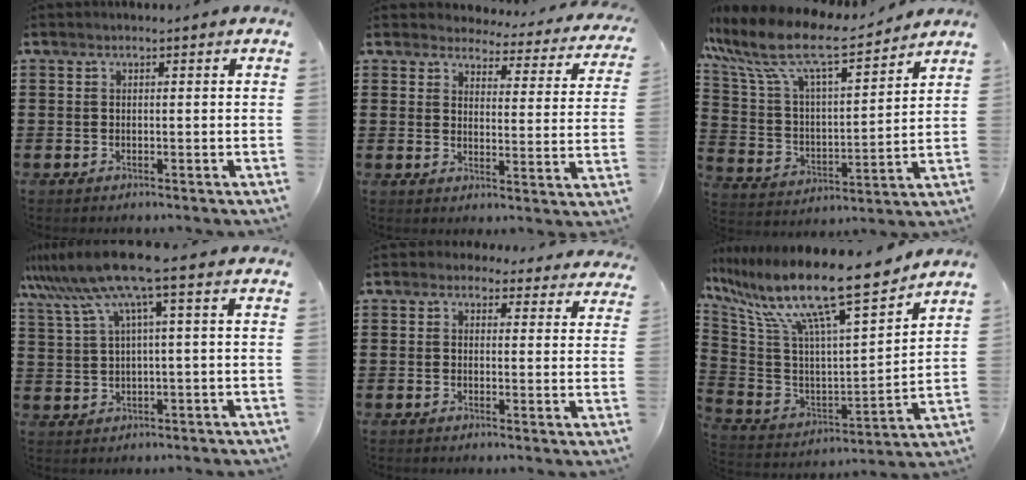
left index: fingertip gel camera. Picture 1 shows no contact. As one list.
[{"total": 3.9, "force": [3.8, 0.6, 0.6], "torque": [-0.027, -0.031, 0.061]}, {"total": 10.6, "force": [8.1, 2.4, 6.4], "torque": [-0.161, -0.046, 0.133]}, {"total": 9.0, "force": [4.4, 0.1, 7.9], "torque": [-0.193, -0.030, 0.067]}, {"total": 2.7, "force": [2.4, 1.0, 0.5], "torque": [-0.010, -0.005, 0.042]}, {"total": 14.6, "force": [10.8, 1.0, 9.7], "torque": [-0.226, -0.075, 0.175]}]